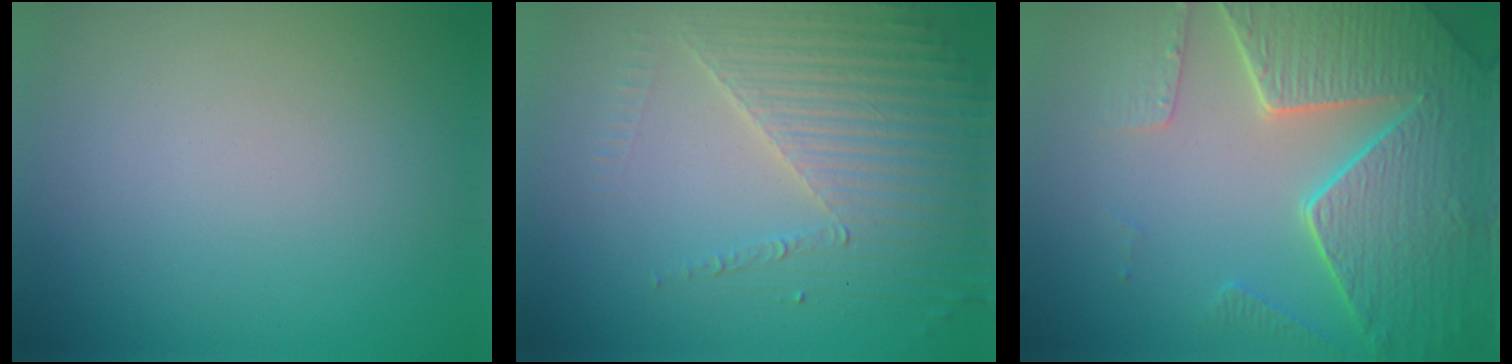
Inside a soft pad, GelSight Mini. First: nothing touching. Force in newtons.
{"total": 4.5, "press": 3.9, "slide": 2.2}
{"total": 8.2, "press": 5.9, "slide": 5.7}